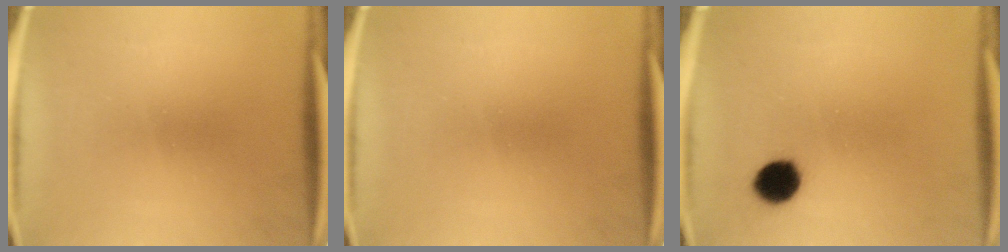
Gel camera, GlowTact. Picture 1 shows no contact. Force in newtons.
{"total": 0.0}
{"total": 6.4}